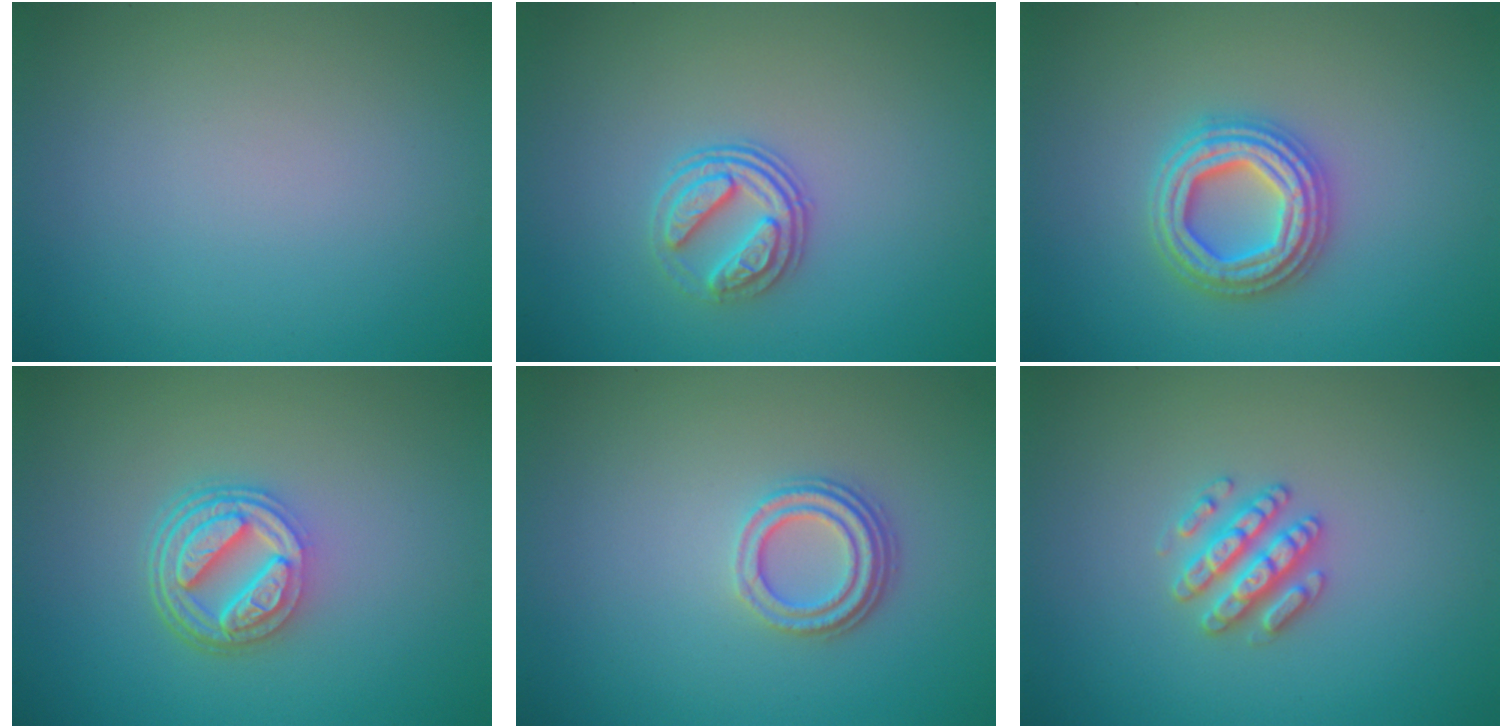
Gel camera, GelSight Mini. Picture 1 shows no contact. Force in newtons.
{"total": 3.0, "press": 2.6, "slide": 1.6}
{"total": 4.7, "press": 4.6, "slide": 0.7}
{"total": 5.1, "press": 3.8, "slide": 3.4}
{"total": 3.2, "press": 2.4, "slide": 2.1}
{"total": 2.9, "press": 2.8, "slide": 0.5}